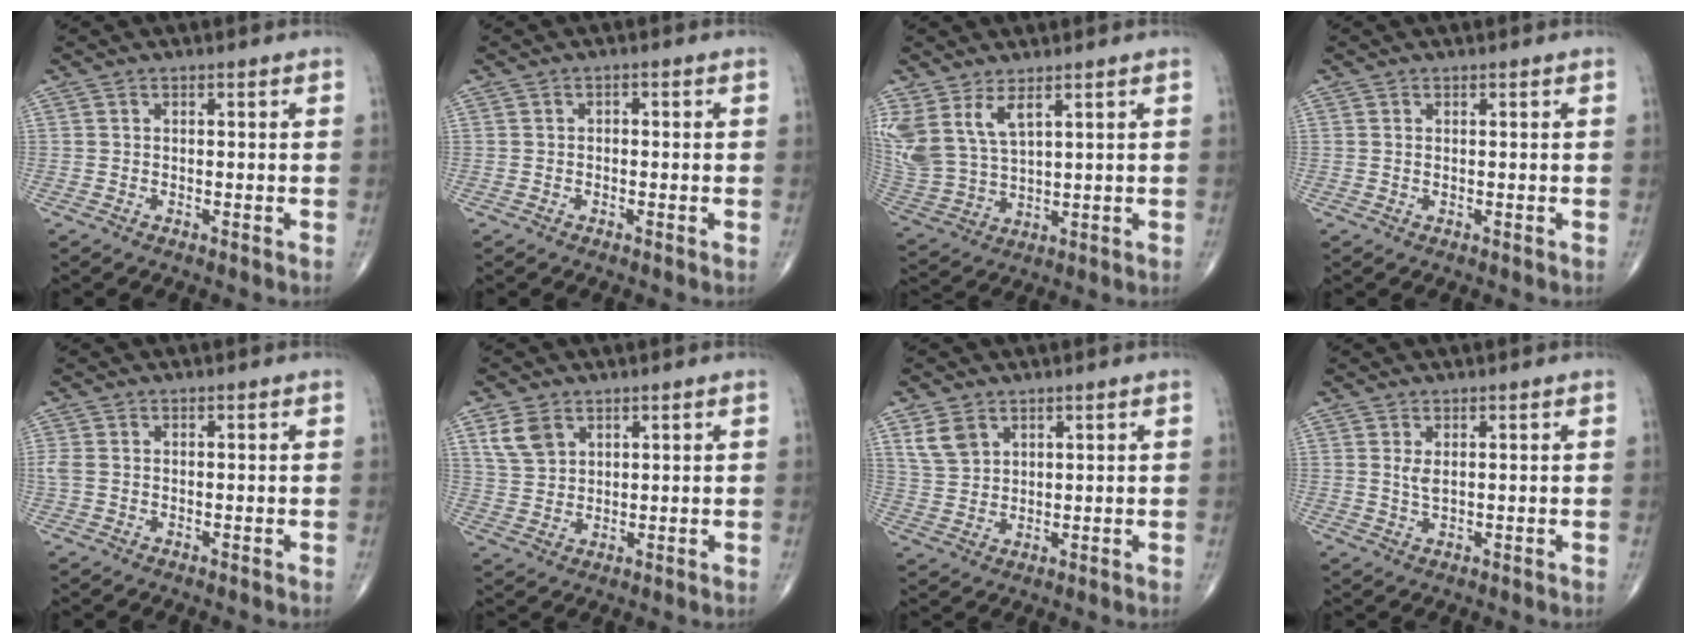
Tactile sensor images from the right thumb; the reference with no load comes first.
{"total": 0.8, "force": [-0.1, 0.6, 0.5], "torque": [-0.002, 0.003, -0.006]}
{"total": 11.4, "force": [5.9, 5.4, 8.1], "torque": [-0.183, -0.025, 0.136]}
{"total": 0.0}
{"total": 1.7, "force": [0.0, 1.1, 1.2], "torque": [-0.045, 0.005, 0.001]}
{"total": 5.7, "force": [3.1, 3.8, 2.9], "torque": [-0.046, -0.010, 0.067]}
{"total": 5.4, "force": [3.0, 3.6, 2.6], "torque": [-0.039, -0.011, 0.067]}
{"total": 1.9, "force": [0.7, 0.7, 1.7], "torque": [-0.033, -0.005, 0.017]}